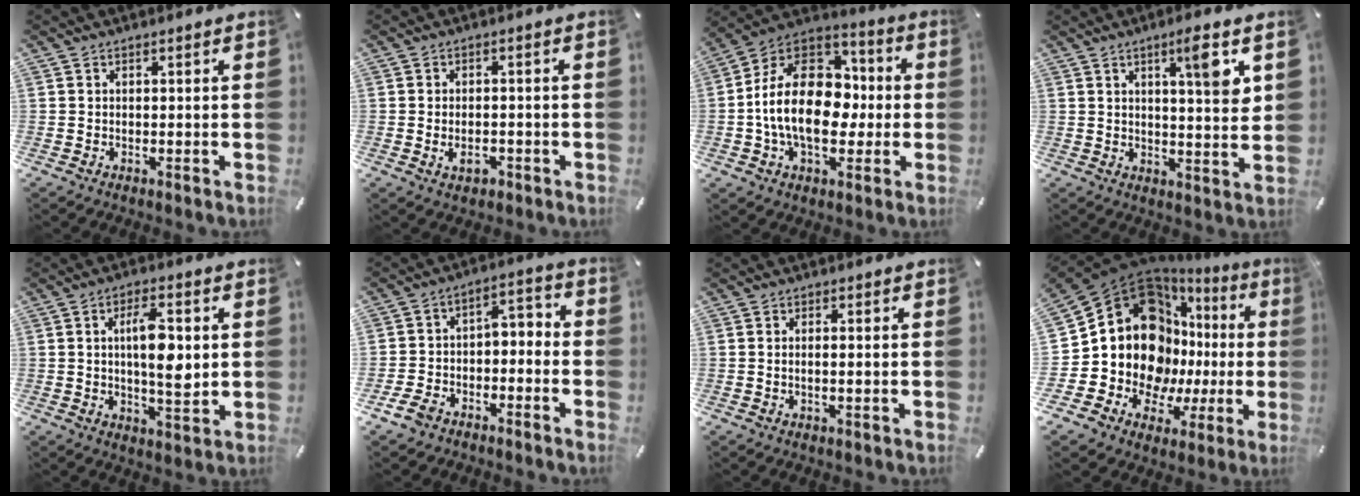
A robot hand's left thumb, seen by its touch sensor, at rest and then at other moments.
{"total": 3.6, "force": [-1.2, 2.4, 2.5], "torque": [-0.042, 0.000, -0.022]}
{"total": 20.4, "force": [-2.3, 14.2, 14.5], "torque": [-0.270, 0.014, -0.038]}
{"total": 8.2, "force": [3.8, 1.2, 7.2], "torque": [-0.098, -0.019, 0.051]}
{"total": 9.6, "force": [1.4, 3.6, 8.8], "torque": [-0.157, -0.009, 0.018]}
{"total": 6.9, "force": [-4.8, 4.5, 2.1], "torque": [-0.031, 0.030, -0.092]}
{"total": 1.5, "force": [-0.1, -0.1, 1.5], "torque": [-0.028, -0.006, -0.001]}
{"total": 19.0, "force": [3.7, 14.8, 11.3], "torque": [-0.213, -0.057, 0.074]}